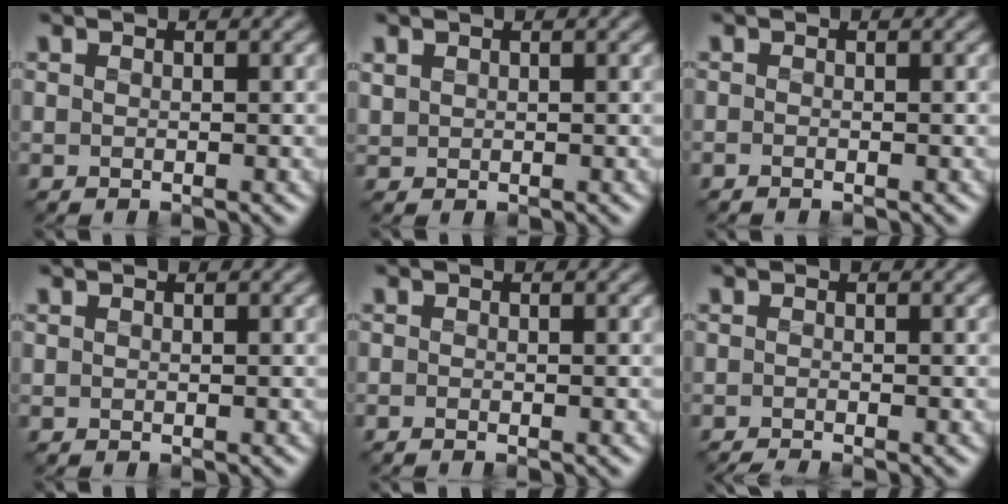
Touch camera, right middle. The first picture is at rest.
{"total": 0.8, "force": [0.6, 0.5, 0.2], "torque": [-0.009, 0.001, 0.014]}
{"total": 0.6, "force": [-0.5, 0.0, 0.2], "torque": [-0.006, -0.002, -0.011]}
{"total": 0.0}
{"total": 0.6, "force": [-0.5, 0.0, 0.2], "torque": [-0.009, -0.002, -0.010]}
{"total": 1.0, "force": [-0.9, -0.3, 0.2], "torque": [-0.005, -0.004, -0.020]}